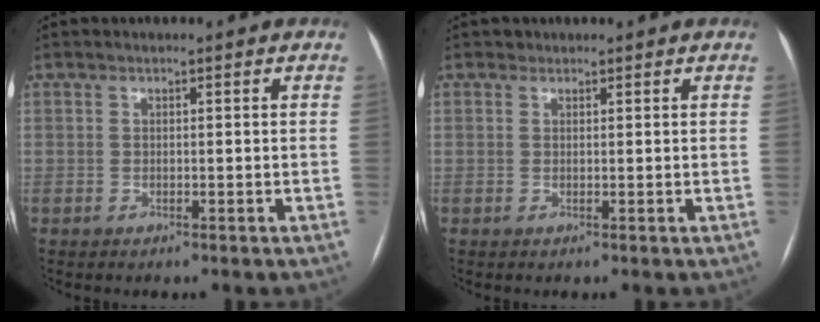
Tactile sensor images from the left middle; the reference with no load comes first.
{"total": 0.6, "force": [0.5, 0.3, -0.1], "torque": [0.002, 0.000, 0.007]}